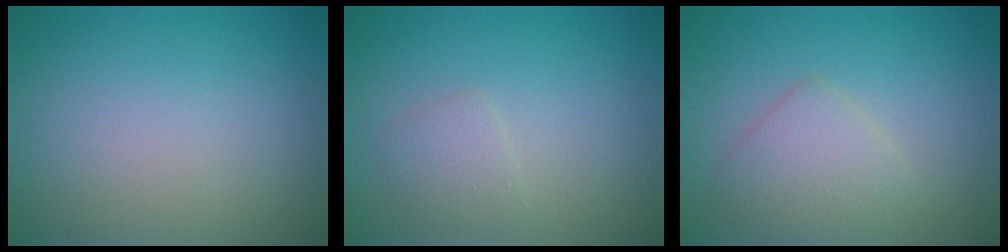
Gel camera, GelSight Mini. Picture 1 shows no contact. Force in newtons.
{"total": 1.4, "press": 1.4, "slide": 0.1}
{"total": 3.0, "press": 3.0, "slide": 0.1}